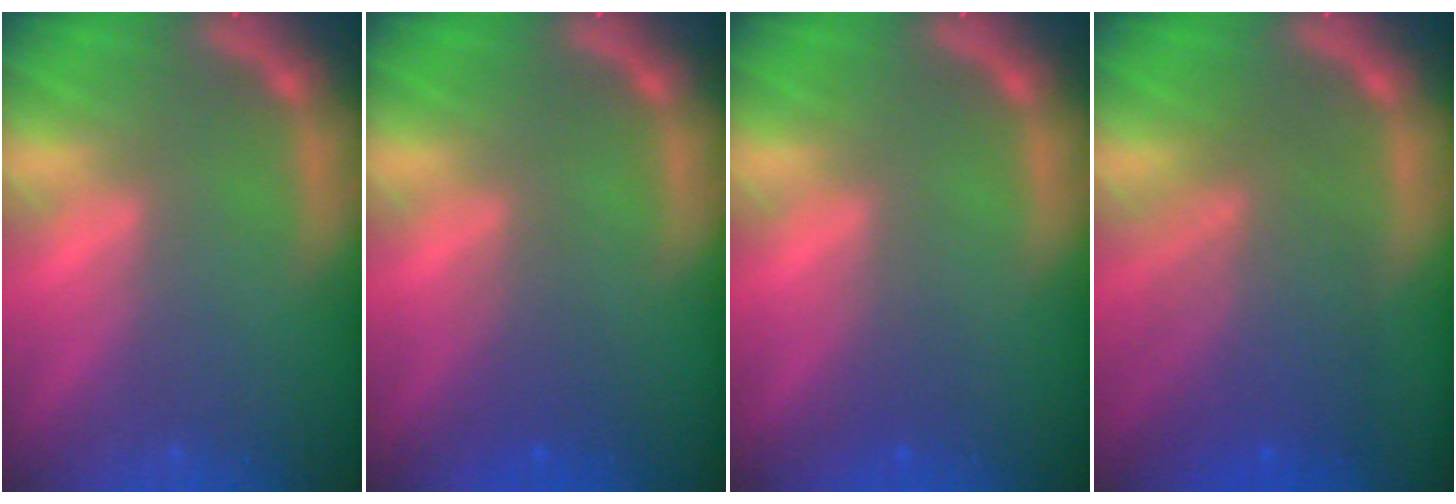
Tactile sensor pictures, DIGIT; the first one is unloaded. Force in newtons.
{"total": 2.0}
{"total": 1.0}
{"total": 7.0}